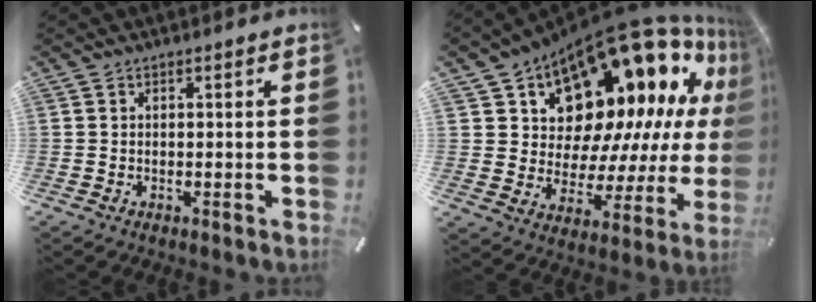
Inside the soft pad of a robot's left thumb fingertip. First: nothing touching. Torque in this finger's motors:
{"motor_torque": [1.87, 1.77, 2.13, 0.61, 0.30]}